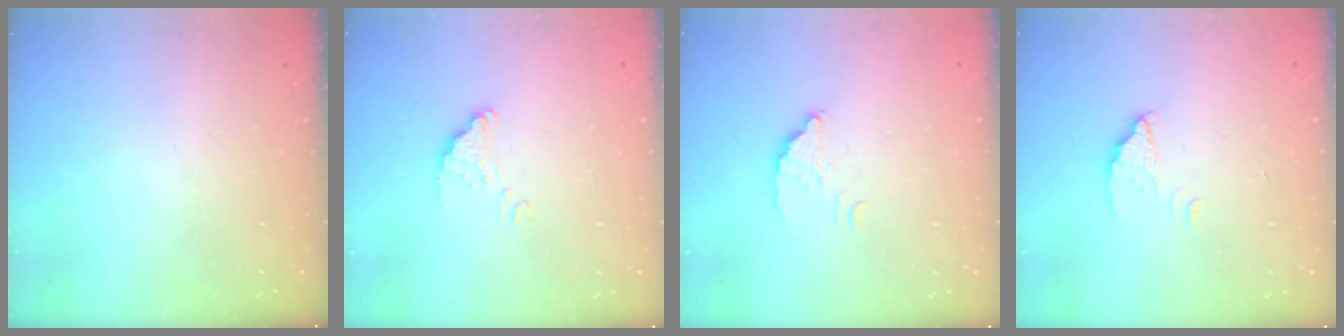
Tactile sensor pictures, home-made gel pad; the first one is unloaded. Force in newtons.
{"total": 1.9, "press": 1.9, "slide": 0.0}
{"total": 2.3, "press": 2.3, "slide": 0.0}
{"total": 2.6, "press": 2.6, "slide": 0.2}